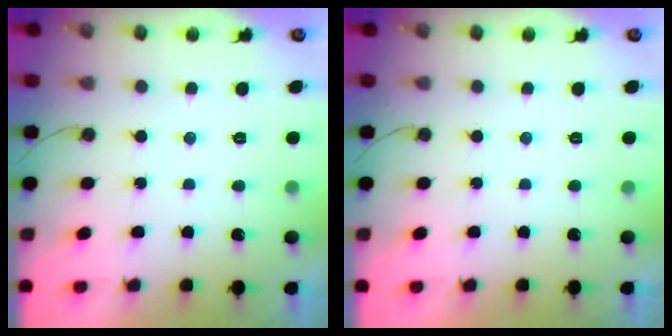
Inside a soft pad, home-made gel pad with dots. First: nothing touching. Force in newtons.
{"total": 1.8, "press": 1.8, "slide": 0.0}